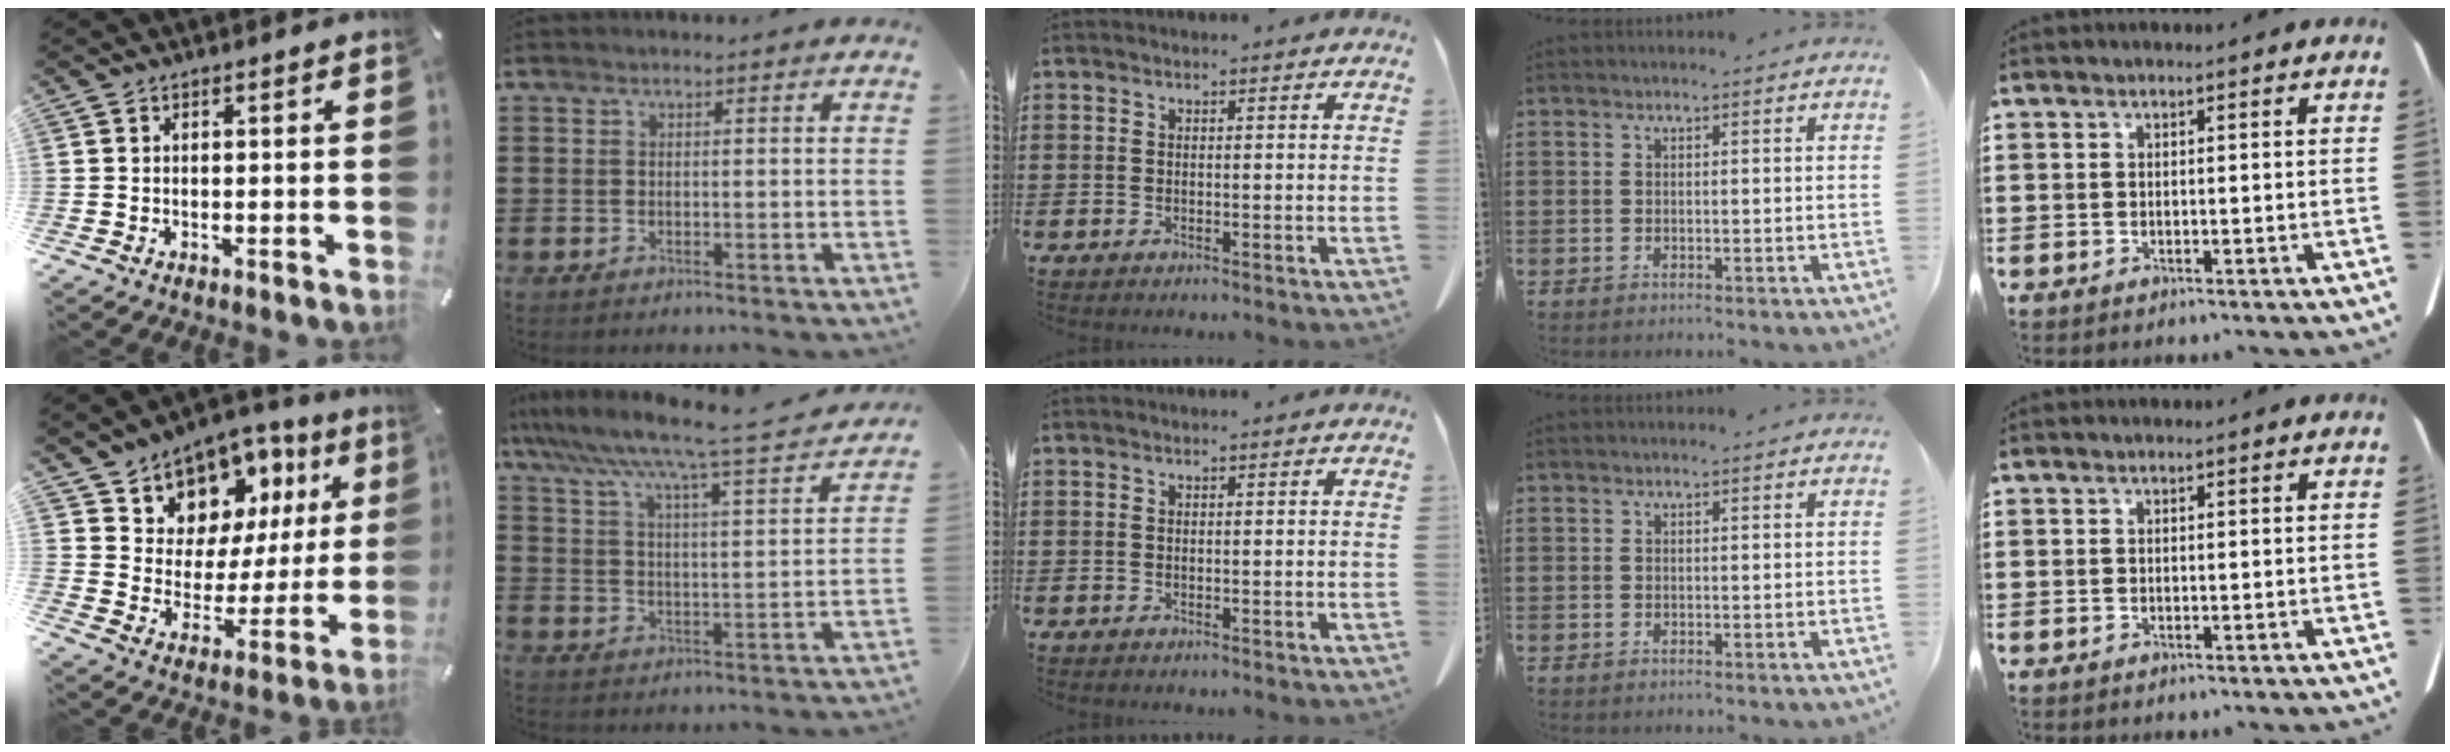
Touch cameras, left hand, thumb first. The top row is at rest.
{"thumb": {"total": 9.9, "force": [6.7, 7.2, 0.7], "torque": [-0.024, -0.079, 0.122]}, "index": {"total": 6.2, "force": [5.5, -0.7, 2.9], "torque": [-0.083, -0.053, 0.082]}}